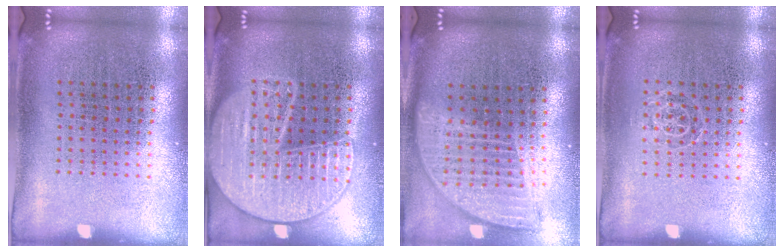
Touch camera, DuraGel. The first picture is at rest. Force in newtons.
{"total": 3.4, "press": 3.4, "slide": 0.3}
{"total": 1.9, "press": 1.5, "slide": 1.1}
{"total": 0.6, "press": 0.4, "slide": 0.4}